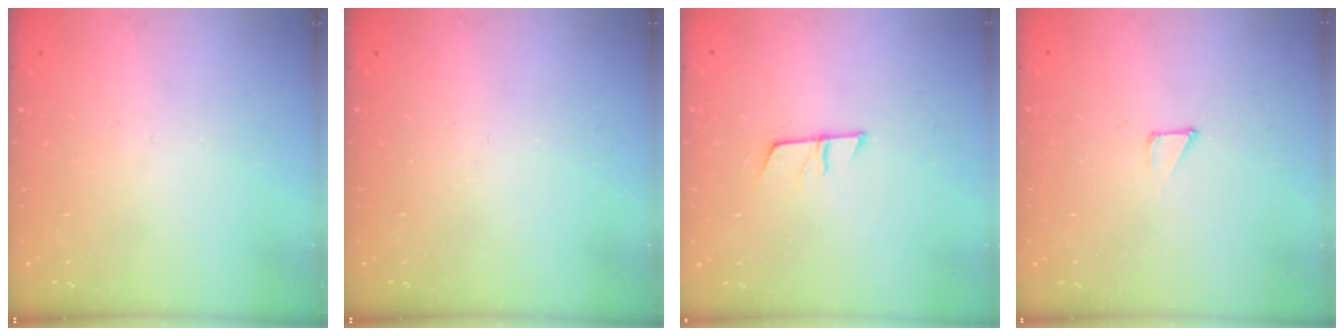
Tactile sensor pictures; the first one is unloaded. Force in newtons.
{"total": 0.0}
{"total": 7.2, "press": 7.1, "slide": 0.5}
{"total": 1.7, "press": 1.7, "slide": 0.0}